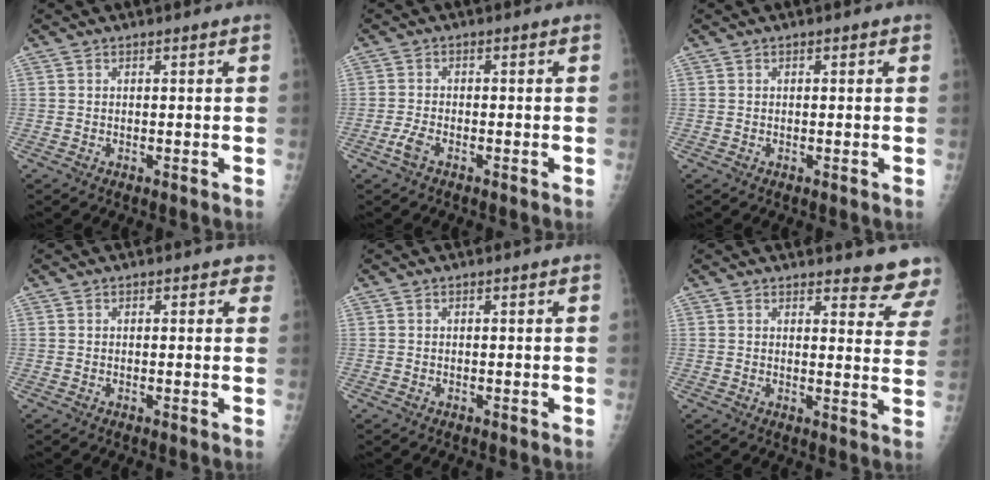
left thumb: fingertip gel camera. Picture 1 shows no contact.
{"total": 2.7, "force": [-1.6, 1.0, 1.9], "torque": [-0.048, 0.009, -0.034]}
{"total": 0.7, "force": [0.2, 0.4, 0.5], "torque": [-0.002, 0.002, 0.000]}
{"total": 1.9, "force": [0.9, 1.2, 1.1], "torque": [0.010, 0.002, 0.003]}
{"total": 0.0}
{"total": 8.9, "force": [8.7, 1.8, 1.0], "torque": [0.026, -0.075, 0.069]}